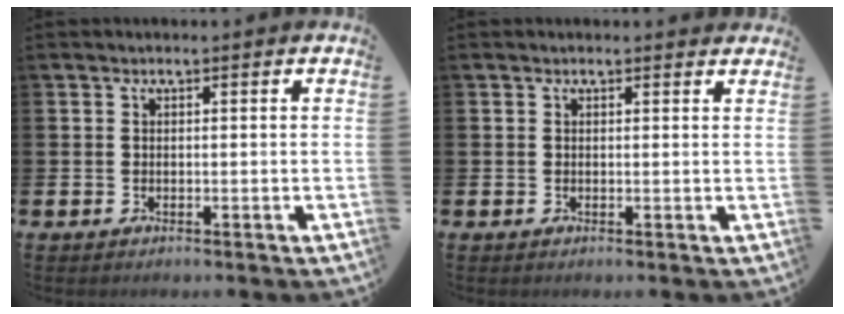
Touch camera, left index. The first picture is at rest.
{"total": 0.5, "force": [0.5, 0.1, 0.2], "torque": [0.005, -0.002, 0.008]}